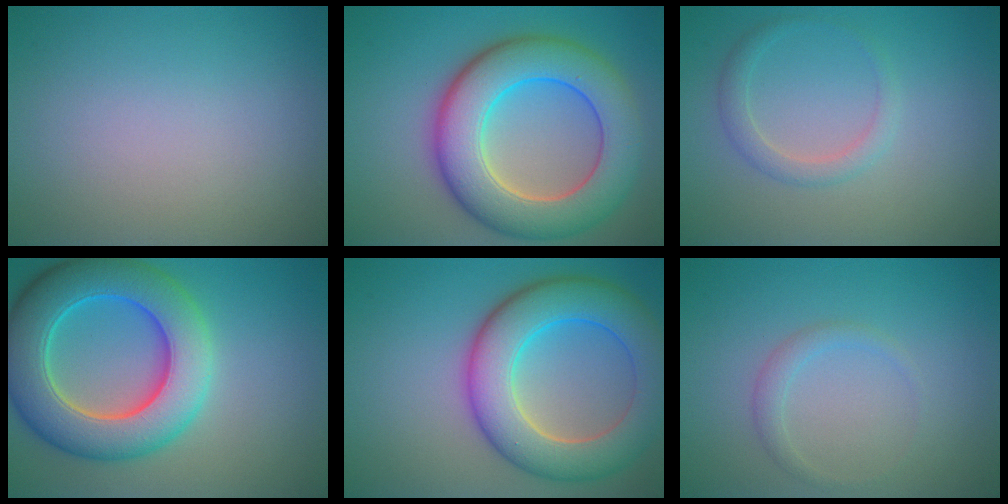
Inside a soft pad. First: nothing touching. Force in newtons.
{"total": 10.3, "press": 10.3, "slide": 0.1}
{"total": 1.7, "press": 1.7, "slide": 0.1}
{"total": 10.1, "press": 10.1, "slide": 0.3}
{"total": 9.0, "press": 9.0, "slide": 0.4}
{"total": 1.3, "press": 1.3, "slide": 0.0}